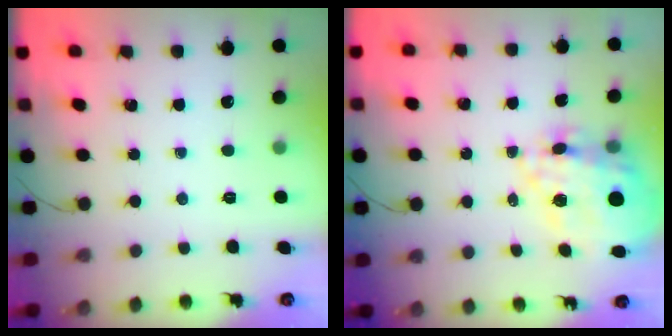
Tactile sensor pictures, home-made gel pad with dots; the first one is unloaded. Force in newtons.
{"total": 21.9, "press": 21.4, "slide": 4.8}